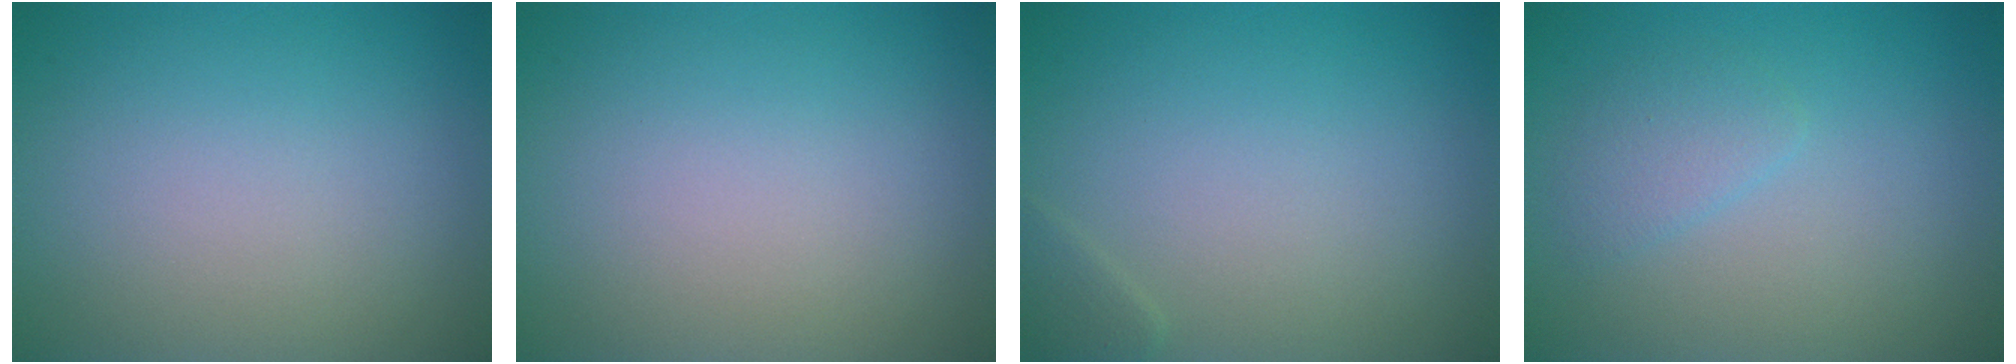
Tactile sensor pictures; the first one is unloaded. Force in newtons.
{"total": 0.0}
{"total": 0.8, "press": 0.8, "slide": 0.1}
{"total": 1.6, "press": 1.6, "slide": 0.1}